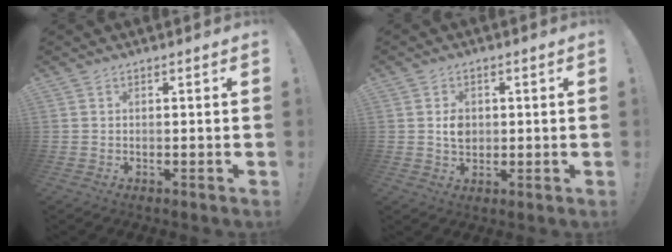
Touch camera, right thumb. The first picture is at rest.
{"total": 4.1, "force": [0.3, 3.2, 2.6], "torque": [-0.020, -0.005, 0.001]}